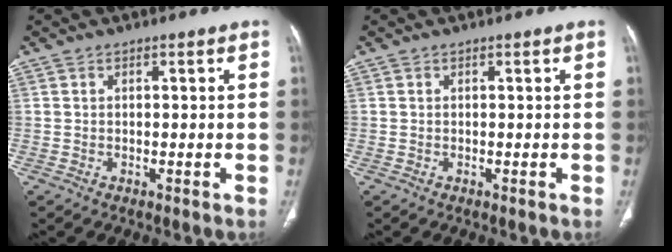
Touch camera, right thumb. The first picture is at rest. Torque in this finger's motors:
{"motor_torque": [0.01, 0.01, -0.03, -0.03, 0.00]}